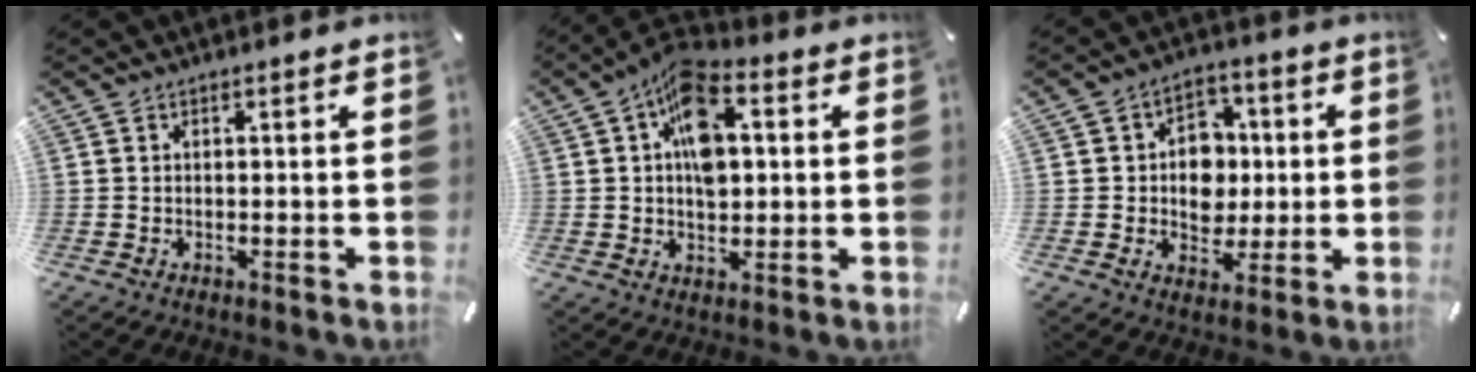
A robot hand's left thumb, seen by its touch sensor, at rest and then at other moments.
{"total": 11.9, "force": [2.7, 7.4, 8.9], "torque": [-0.143, 0.000, 0.050]}
{"total": 9.3, "force": [0.0, 8.4, 4.1], "torque": [-0.045, 0.008, 0.002]}